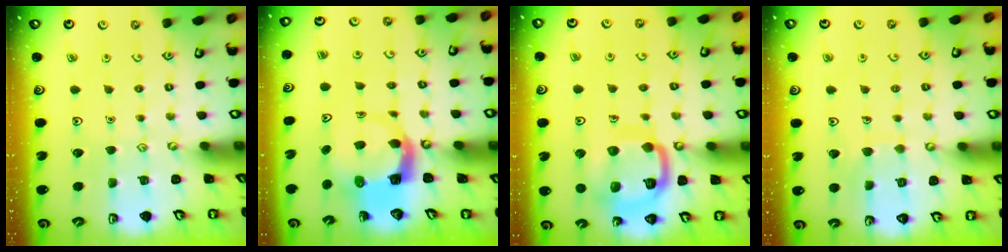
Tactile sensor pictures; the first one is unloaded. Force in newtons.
{"total": 5.3, "press": 5.3, "slide": 0.6}
{"total": 15.2, "press": 15.1, "slide": 1.7}
{"total": 6.4, "press": 6.4, "slide": 0.5}